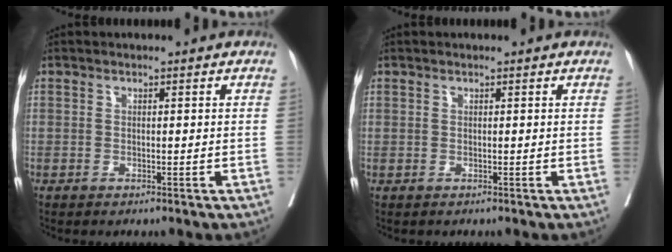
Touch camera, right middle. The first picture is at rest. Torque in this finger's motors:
{"motor_torque": [-1.39, 0.49, -0.72, -0.11]}